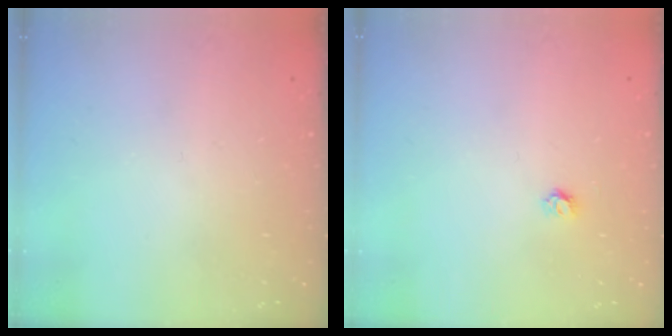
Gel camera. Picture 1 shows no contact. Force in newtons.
{"total": 3.2, "press": 3.2, "slide": 0.3}